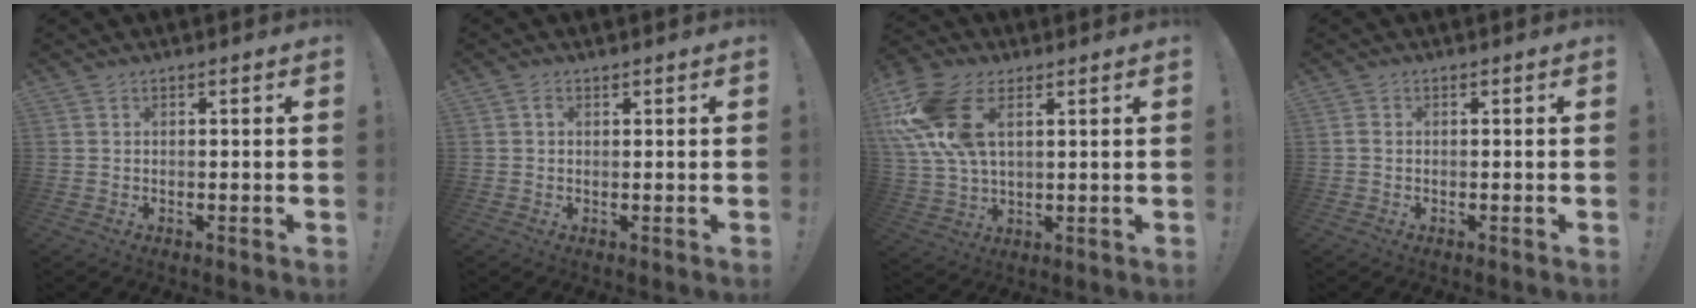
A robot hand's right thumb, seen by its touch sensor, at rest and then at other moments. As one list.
[{"total": 0.9, "force": [0.5, 0.5, 0.5], "torque": [-0.011, 0.002, 0.010]}, {"total": 16.4, "force": [6.1, 9.3, 12.1], "torque": [-0.263, -0.014, 0.113]}, {"total": 0.6, "force": [-0.5, 0.3, 0.0], "torque": [0.000, 0.001, -0.008]}]